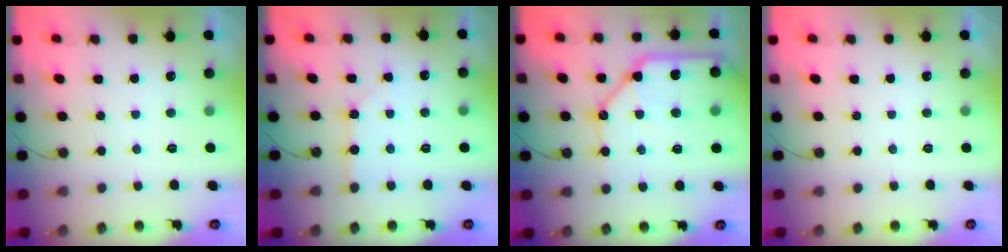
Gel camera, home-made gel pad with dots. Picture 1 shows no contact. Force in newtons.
{"total": 3.5, "press": 3.5, "slide": 0.4}
{"total": 16.7, "press": 16.5, "slide": 2.6}
{"total": 0.0}